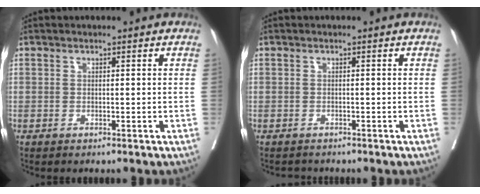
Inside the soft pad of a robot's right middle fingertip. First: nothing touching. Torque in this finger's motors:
{"motor_torque": [-0.48, -0.01, -0.07, -0.05]}